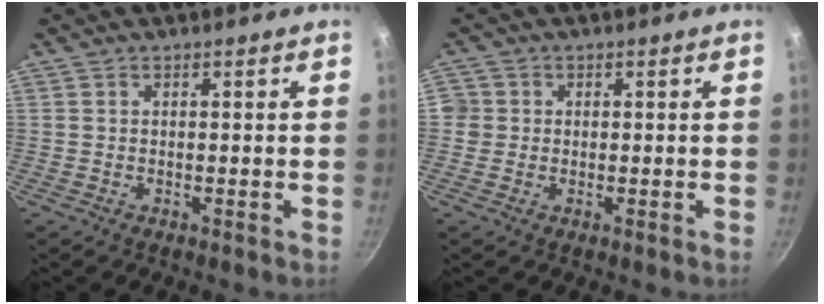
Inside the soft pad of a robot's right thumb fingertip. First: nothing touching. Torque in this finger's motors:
{"motor_torque": [-0.01, 0.24, 0.22, 0.33, 0.01]}